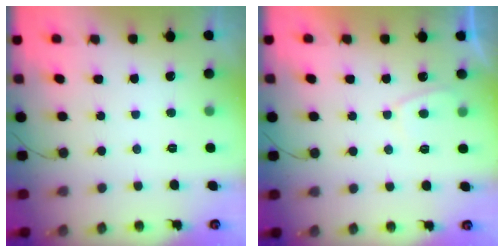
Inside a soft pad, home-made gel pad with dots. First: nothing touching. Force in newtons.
{"total": 2.7, "press": 2.6, "slide": 0.8}